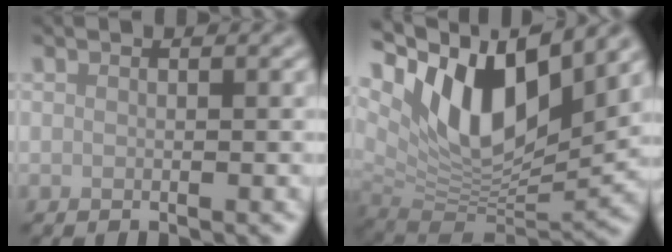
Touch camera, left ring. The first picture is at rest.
{"total": 12.4, "force": [5.6, 5.7, 9.5], "torque": [-0.160, -0.003, 0.107]}